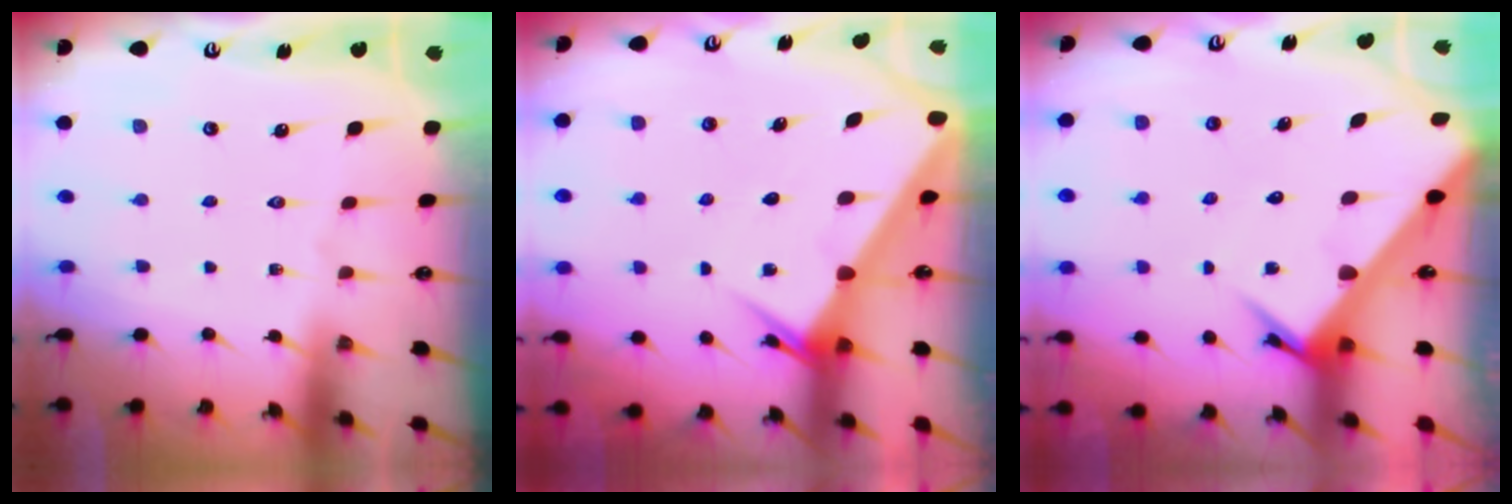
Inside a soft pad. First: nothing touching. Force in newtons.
{"total": 4.9, "press": 4.9, "slide": 0.5}
{"total": 7.2, "press": 7.2, "slide": 0.5}